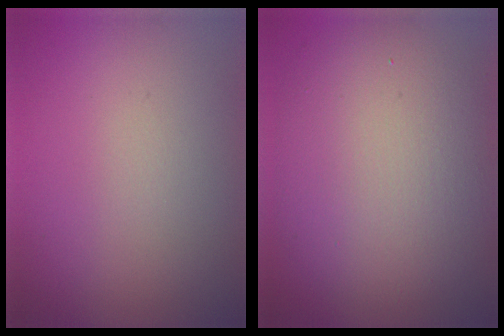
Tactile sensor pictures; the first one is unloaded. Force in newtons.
{"total": 10.6, "press": 10.6, "slide": 0.7}